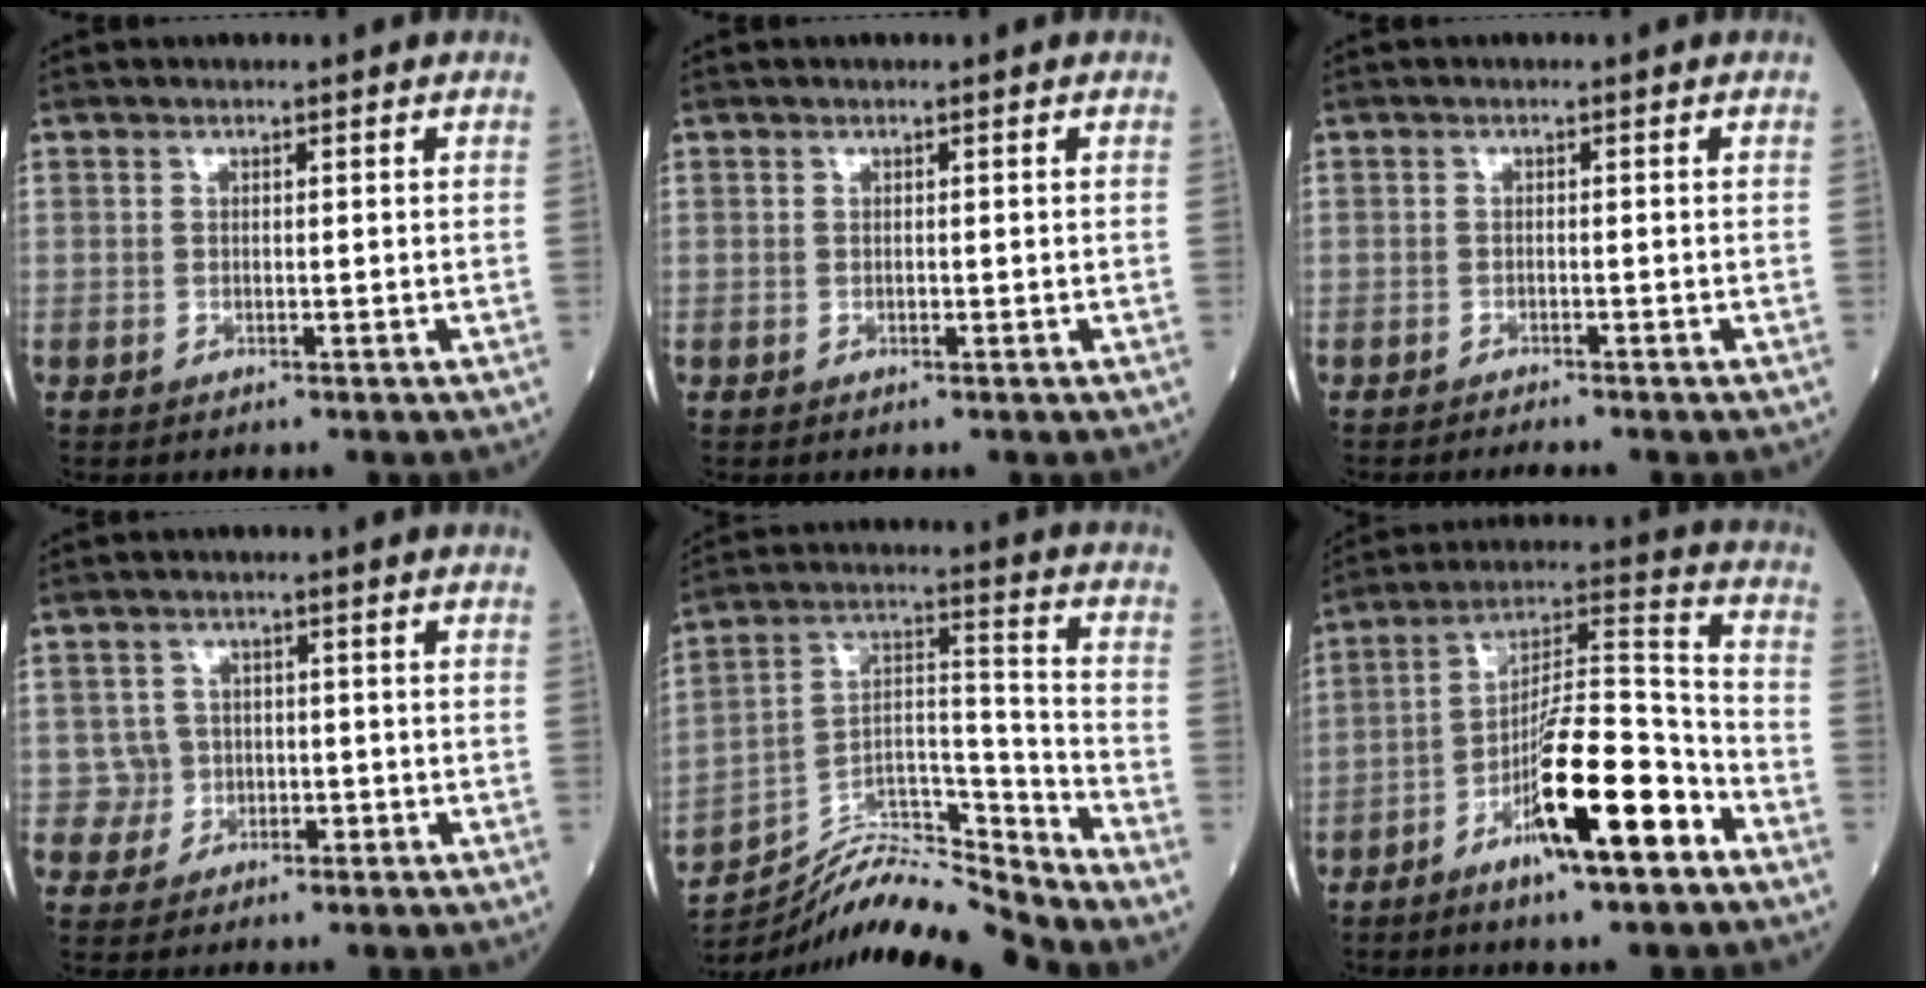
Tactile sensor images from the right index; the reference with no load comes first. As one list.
[{"total": 0.0}, {"total": 2.3, "force": [-2.1, -0.3, 0.9], "torque": [-0.013, -0.002, -0.026]}, {"total": 3.0, "force": [-0.6, 2.9, -0.3], "torque": [0.019, 0.012, -0.008]}, {"total": 12.3, "force": [-12.0, -1.2, 2.1], "torque": [-0.036, 0.053, -0.216]}, {"total": 15.5, "force": [-7.8, 2.1, 13.2], "torque": [-0.231, -0.001, -0.131]}]